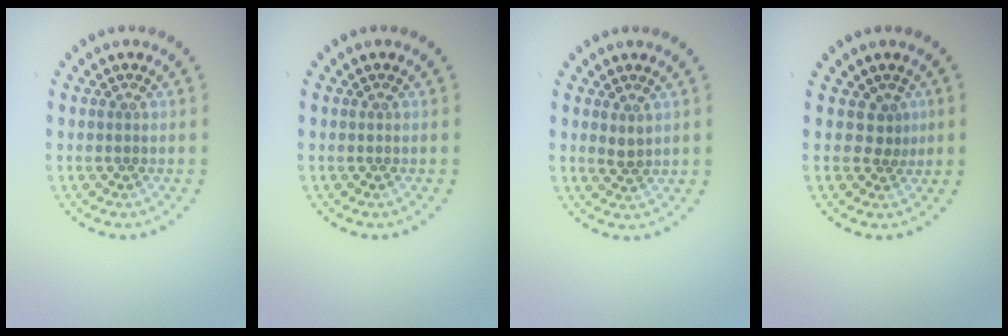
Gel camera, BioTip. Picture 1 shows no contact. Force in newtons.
{"total": 0.0}
{"total": 1.0, "press": 1.0, "slide": 0.4}
{"total": 1.5, "press": 1.0, "slide": 1.2}